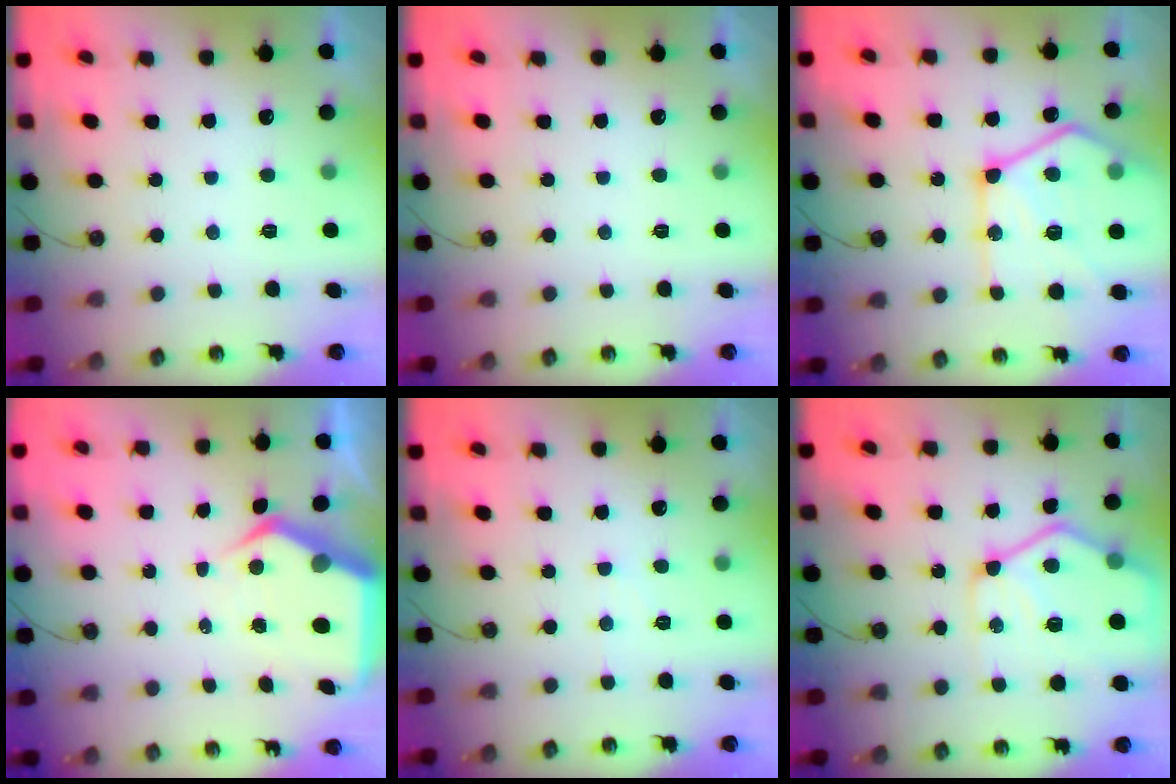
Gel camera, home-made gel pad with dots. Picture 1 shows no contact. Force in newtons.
{"total": 0.0}
{"total": 22.5, "press": 22.4, "slide": 2.5}
{"total": 8.0, "press": 7.9, "slide": 1.0}
{"total": 3.5, "press": 3.5, "slide": 0.5}
{"total": 15.4, "press": 15.3, "slide": 1.8}